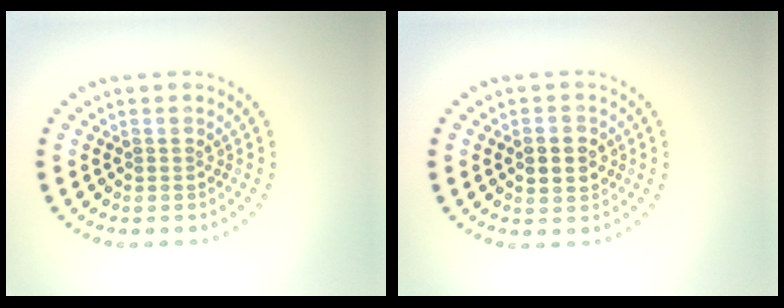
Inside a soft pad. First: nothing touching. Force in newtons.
{"total": 2.2, "press": 2.2, "slide": 0.0}